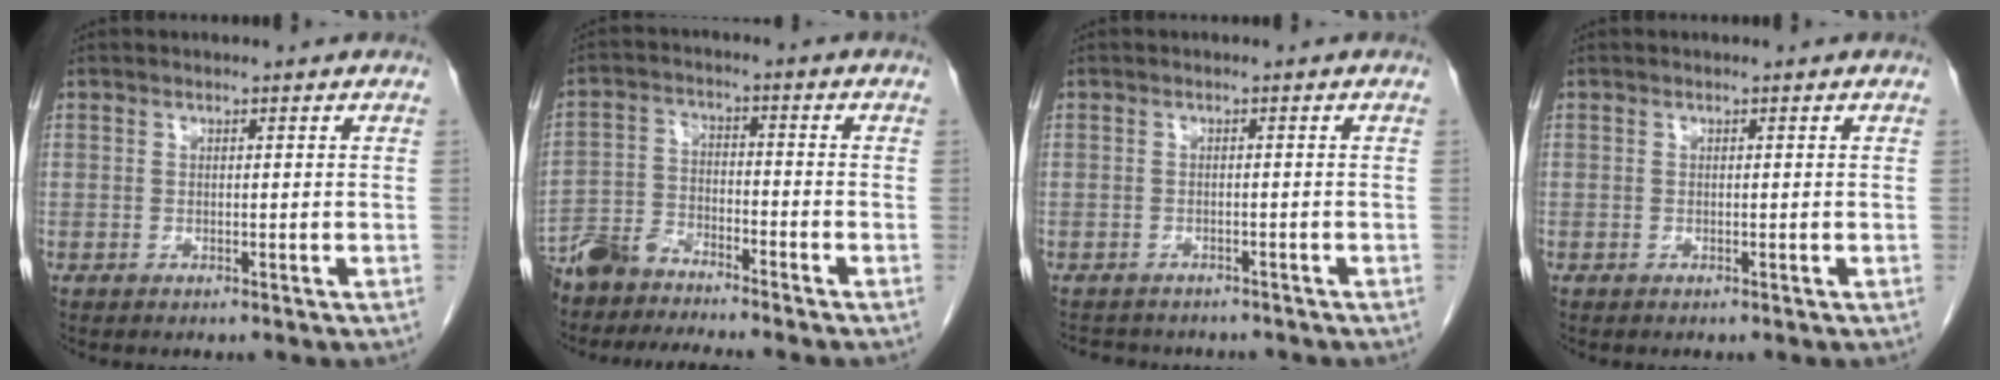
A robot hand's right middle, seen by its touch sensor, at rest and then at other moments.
{"total": 7.5, "force": [-7.2, 1.1, 1.8], "torque": [-0.039, -0.003, -0.135]}
{"total": 7.8, "force": [-6.9, 3.0, 2.3], "torque": [-0.039, 0.003, -0.083]}
{"total": 0.0}